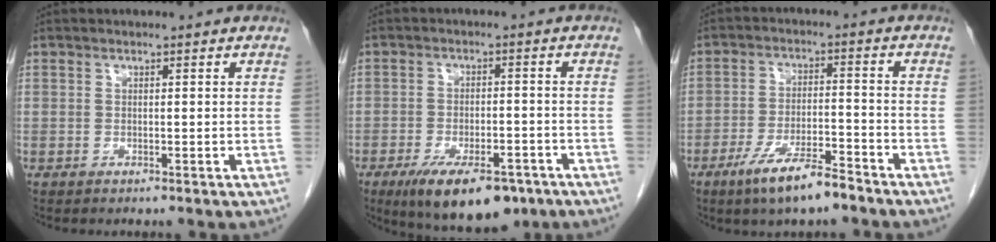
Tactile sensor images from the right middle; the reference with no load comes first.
{"total": 12.2, "force": [-8.0, 4.6, 7.9], "torque": [-0.128, -0.010, -0.121]}
{"total": 8.7, "force": [-6.3, 1.3, 5.9], "torque": [-0.111, -0.013, -0.111]}